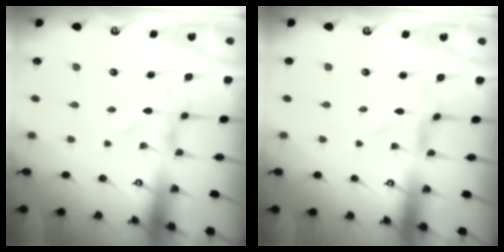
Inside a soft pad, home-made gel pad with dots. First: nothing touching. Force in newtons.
{"total": 1.0, "press": 1.0, "slide": 0.2}